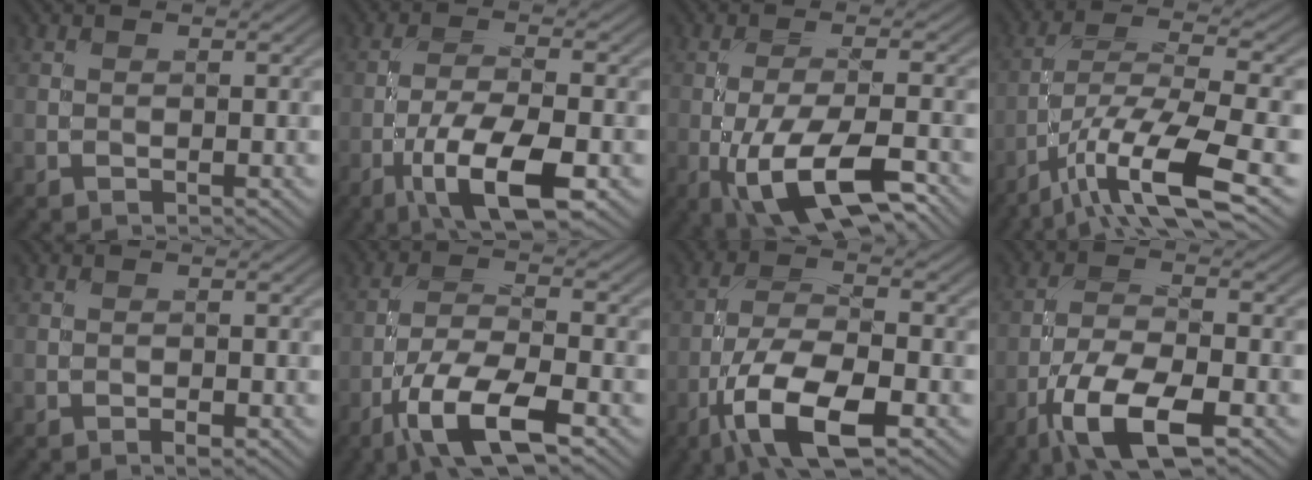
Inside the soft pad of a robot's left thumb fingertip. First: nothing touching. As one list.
[{"total": 10.1, "force": [-4.8, 3.2, 8.3], "torque": [-0.151, -0.002, -0.092]}, {"total": 11.1, "force": [-4.9, 3.5, 9.3], "torque": [-0.171, -0.006, -0.086]}, {"total": 12.2, "force": [-6.6, 3.2, 9.8], "torque": [-0.189, -0.006, -0.123]}, {"total": 0.9, "force": [-0.5, 0.3, 0.7], "torque": [-0.009, 0.001, -0.010]}, {"total": 10.0, "force": [-5.6, 2.9, 7.8], "torque": [-0.145, -0.002, -0.114]}, {"total": 10.9, "force": [-5.4, 3.9, 8.6], "torque": [-0.169, -0.008, -0.111]}, {"total": 10.2, "force": [-5.5, 3.5, 7.8], "torque": [-0.153, -0.006, -0.112]}]